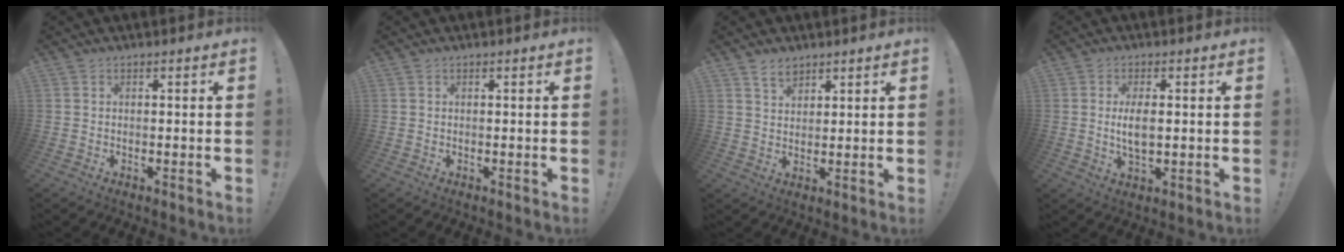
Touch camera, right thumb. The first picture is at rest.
{"total": 0.0}
{"total": 4.1, "force": [3.3, 2.0, 1.5], "torque": [-0.022, -0.017, 0.059]}
{"total": 5.8, "force": [0.4, 2.6, 5.2], "torque": [-0.094, -0.007, 0.002]}